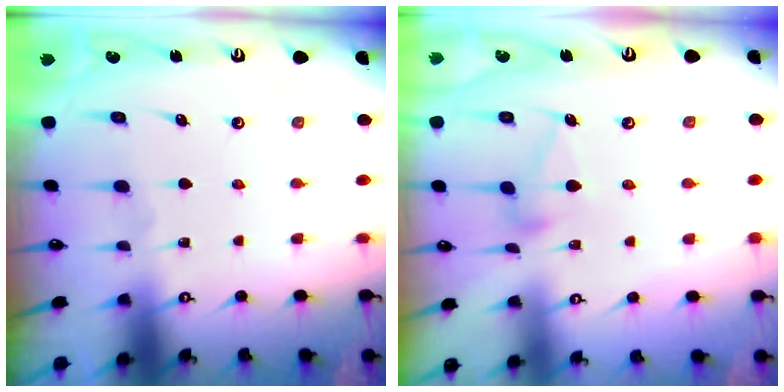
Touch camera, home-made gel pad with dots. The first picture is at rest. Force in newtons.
{"total": 8.8, "press": 8.8, "slide": 0.2}